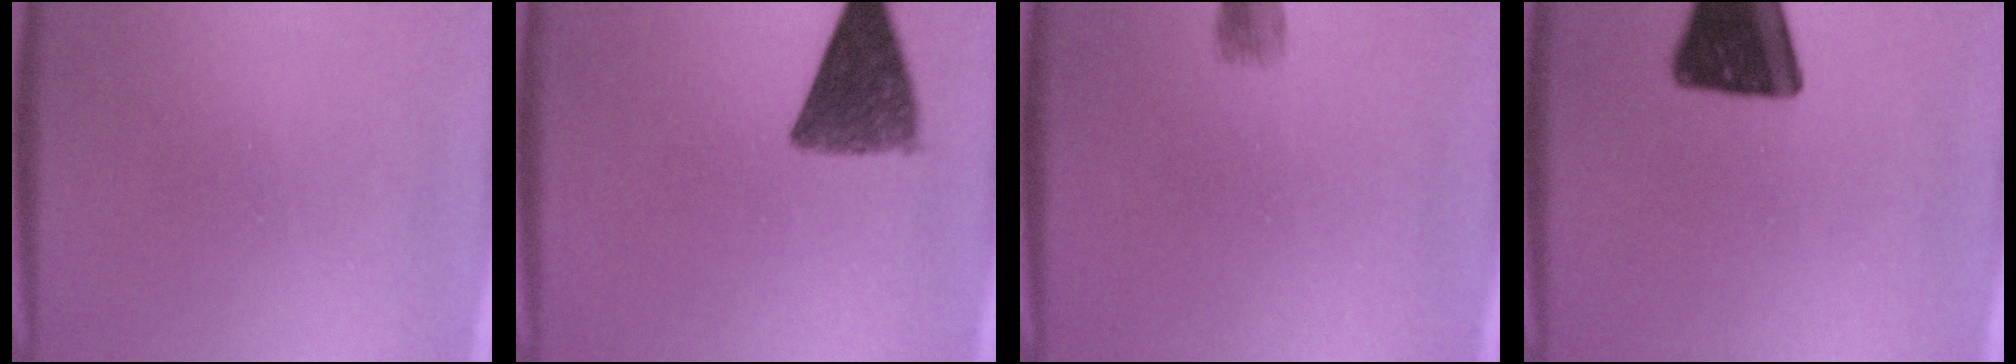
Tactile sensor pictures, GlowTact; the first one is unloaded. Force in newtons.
{"total": 9.7}
{"total": 1.3}
{"total": 16.8}